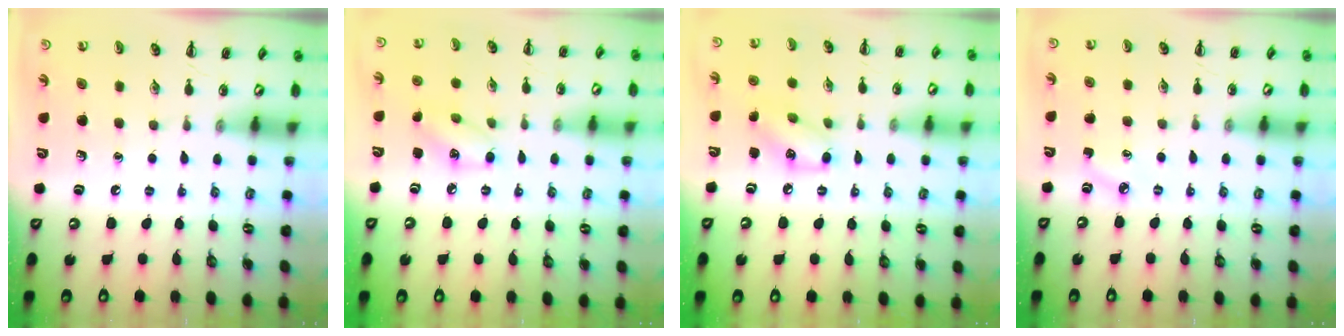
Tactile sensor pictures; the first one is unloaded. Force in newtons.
{"total": 6.5, "press": 6.5, "slide": 0.9}
{"total": 8.0, "press": 8.0, "slide": 0.4}
{"total": 3.4, "press": 3.1, "slide": 1.2}